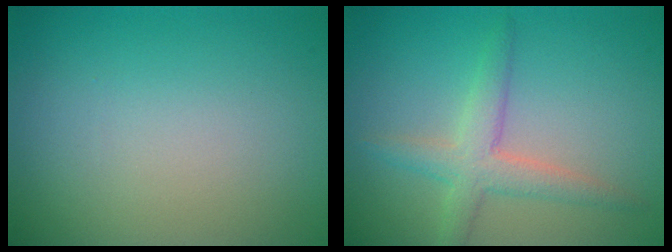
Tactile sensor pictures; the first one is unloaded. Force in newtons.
{"total": 3.2, "press": 3.2, "slide": 0.1}